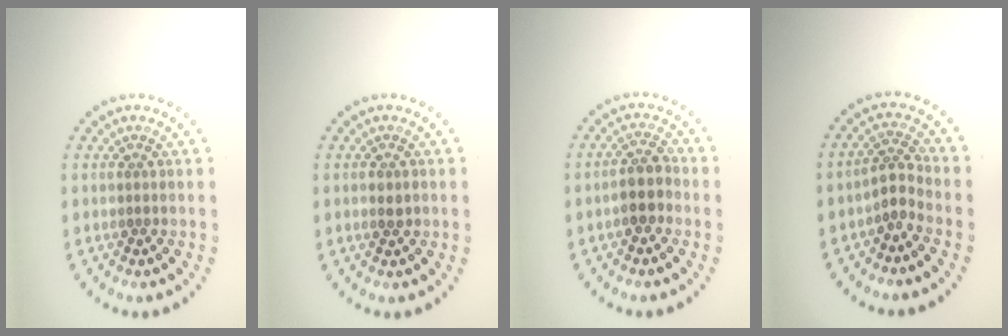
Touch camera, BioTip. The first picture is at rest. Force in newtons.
{"total": 1.2, "press": 1.2, "slide": 0.2}
{"total": 2.7, "press": 2.5, "slide": 0.9}
{"total": 2.2, "press": 1.5, "slide": 1.5}